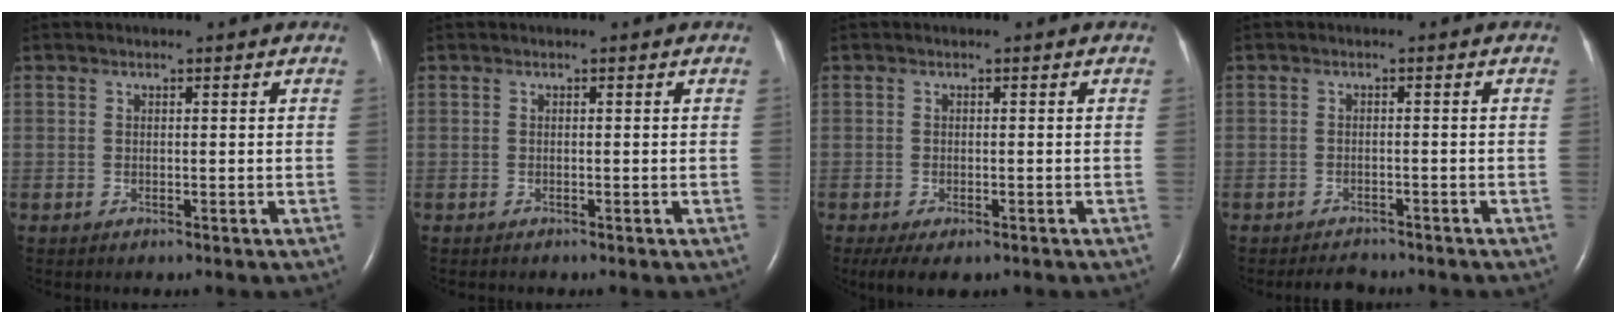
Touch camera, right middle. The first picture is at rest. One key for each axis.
{"total": 0.0}
{"total": 5.3, "fx": -3.5, "fy": 2.2, "fz": 3.3, "tx": -0.055, "ty": -0.011, "tz": -0.055}
{"total": 3.0, "fx": -2.8, "fy": 0.9, "fz": 0.4, "tx": -0.013, "ty": -0.007, "tz": -0.043}